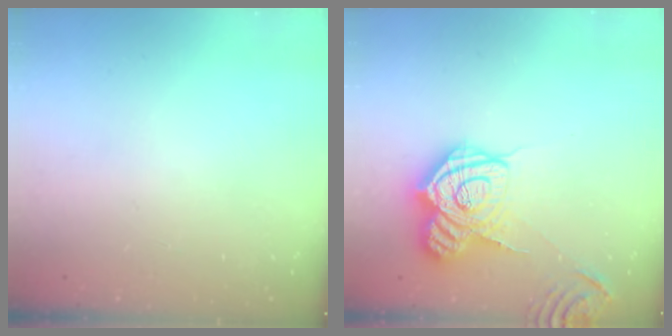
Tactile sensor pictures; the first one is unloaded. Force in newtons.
{"total": 17.5, "press": 17.5, "slide": 1.3}